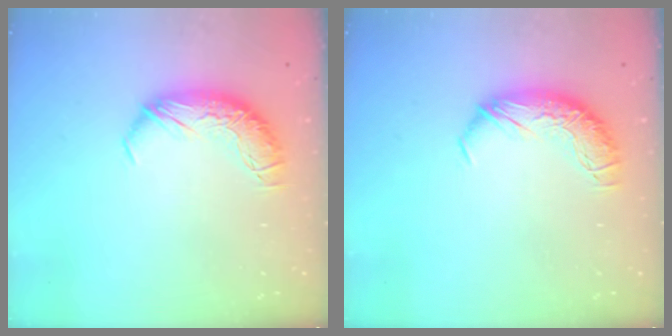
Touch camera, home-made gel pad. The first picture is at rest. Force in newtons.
{"total": 0.0}